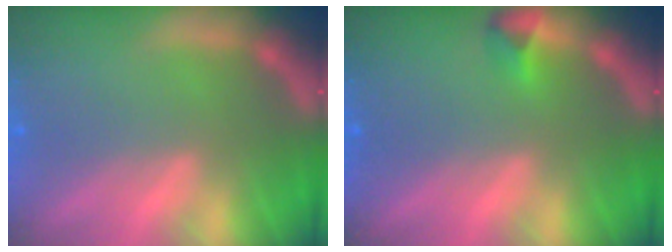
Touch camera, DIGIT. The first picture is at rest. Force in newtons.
{"total": 1.4}